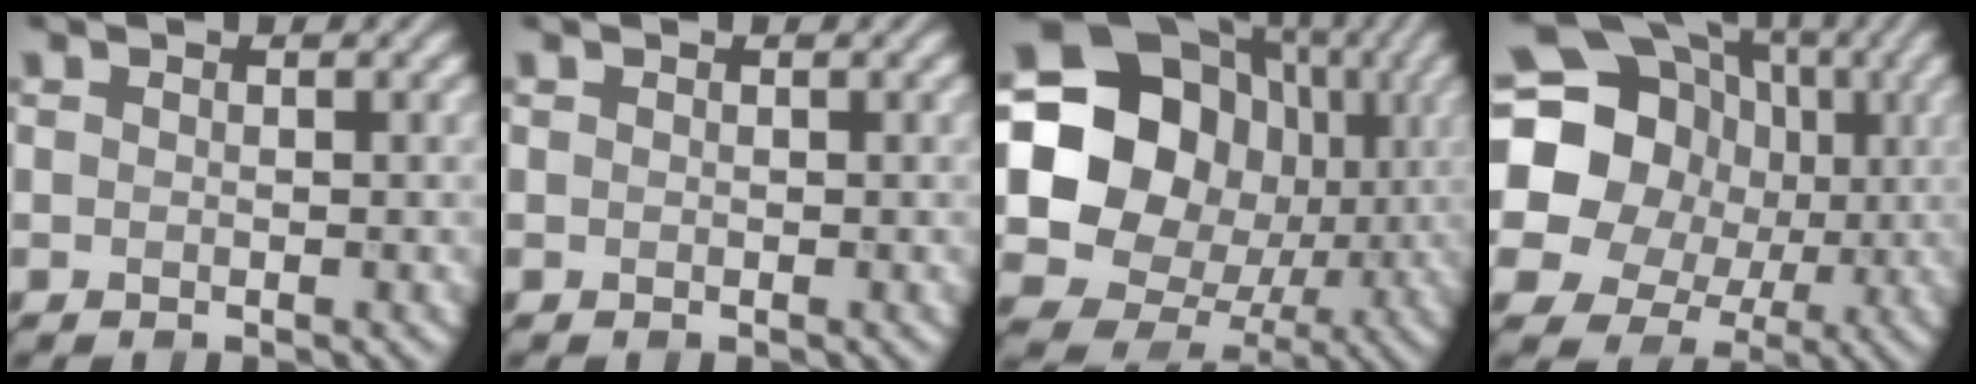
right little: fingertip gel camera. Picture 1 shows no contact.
{"total": 0.0}
{"total": 16.1, "force": [0.7, 14.1, 7.7], "torque": [-0.145, -0.002, -0.008]}
{"total": 21.9, "force": [2.6, 19.9, 8.8], "torque": [-0.170, 0.020, -0.010]}